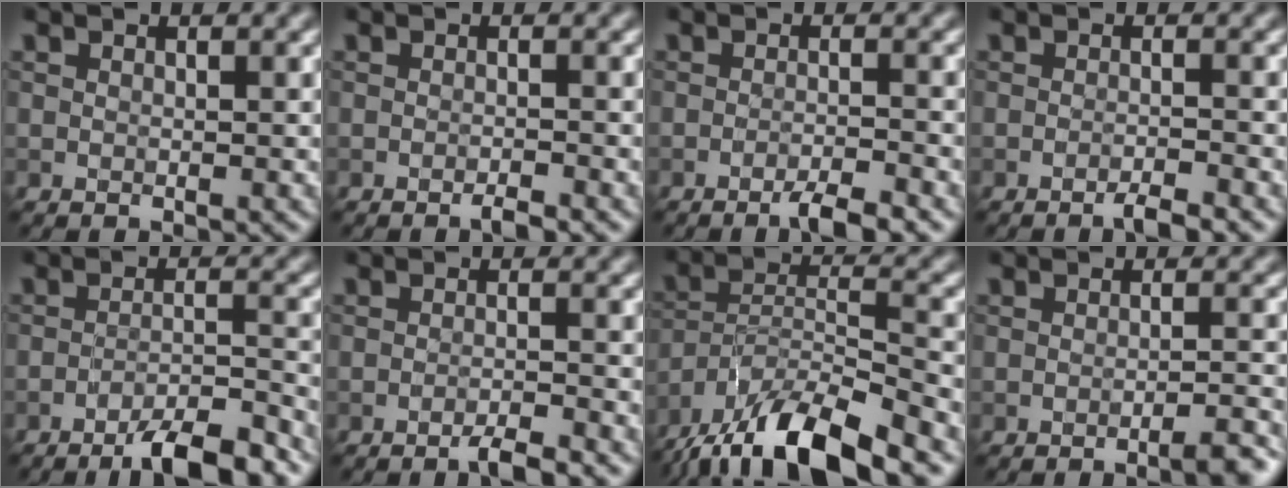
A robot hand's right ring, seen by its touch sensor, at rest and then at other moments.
{"total": 1.0, "force": [-0.9, -0.2, 0.5], "torque": [-0.010, -0.001, -0.014]}
{"total": 2.5, "force": [-1.9, 0.0, 1.6], "torque": [-0.029, 0.000, -0.038]}
{"total": 1.6, "force": [-1.3, -0.2, 0.9], "torque": [-0.015, 0.001, -0.024]}
{"total": 6.2, "force": [-4.6, 0.8, 4.0], "torque": [-0.060, 0.003, -0.074]}
{"total": 2.0, "force": [-1.6, -0.1, 1.2], "torque": [-0.021, 0.001, -0.031]}
{"total": 12.6, "force": [-10.3, 2.8, 6.8], "torque": [-0.130, -0.001, -0.180]}
{"total": 2.7, "force": [-2.0, 0.2, 1.8], "torque": [-0.020, 0.004, -0.033]}